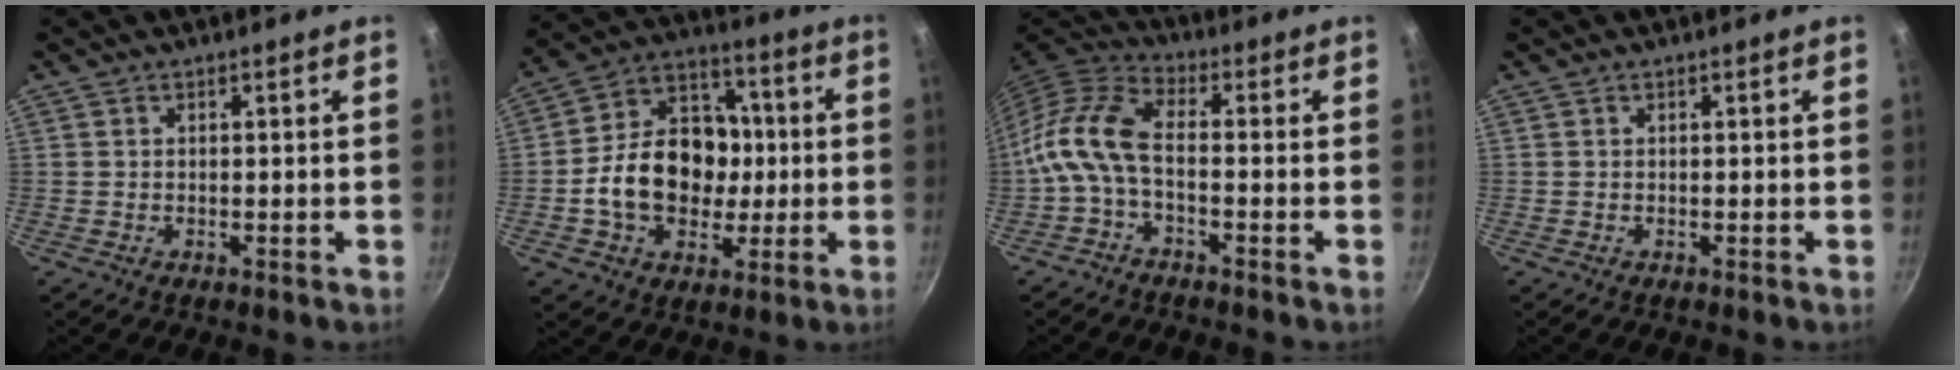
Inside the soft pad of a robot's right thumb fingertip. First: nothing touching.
{"total": 18.2, "force": [-1.6, 14.0, 11.6], "torque": [-0.153, 0.035, -0.036]}
{"total": 9.8, "force": [-2.4, 4.8, 8.2], "torque": [-0.185, 0.036, -0.065]}
{"total": 0.0}